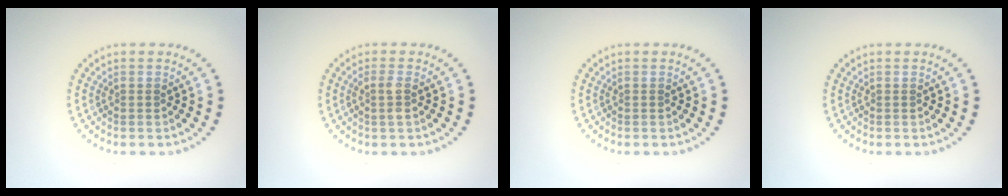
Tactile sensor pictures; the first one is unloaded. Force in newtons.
{"total": 1.5, "press": 1.3, "slide": 0.6}
{"total": 0.0}
{"total": 0.0}